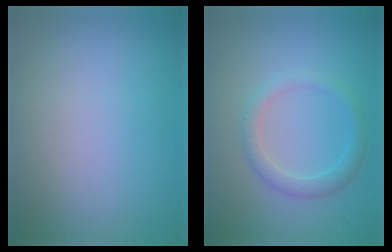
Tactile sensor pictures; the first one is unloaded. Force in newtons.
{"total": 2.1, "press": 2.1, "slide": 0.1}